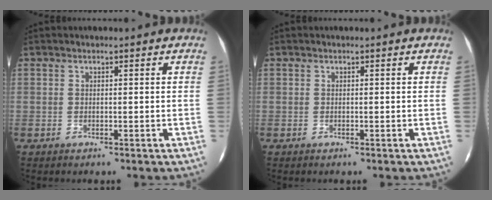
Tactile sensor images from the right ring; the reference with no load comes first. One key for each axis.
{"total": 0.0}